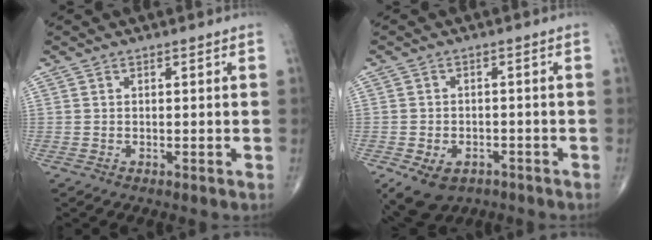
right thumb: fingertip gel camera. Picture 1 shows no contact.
{"total": 8.6, "force": [-4.6, 6.0, 4.2], "torque": [-0.072, 0.019, -0.061]}